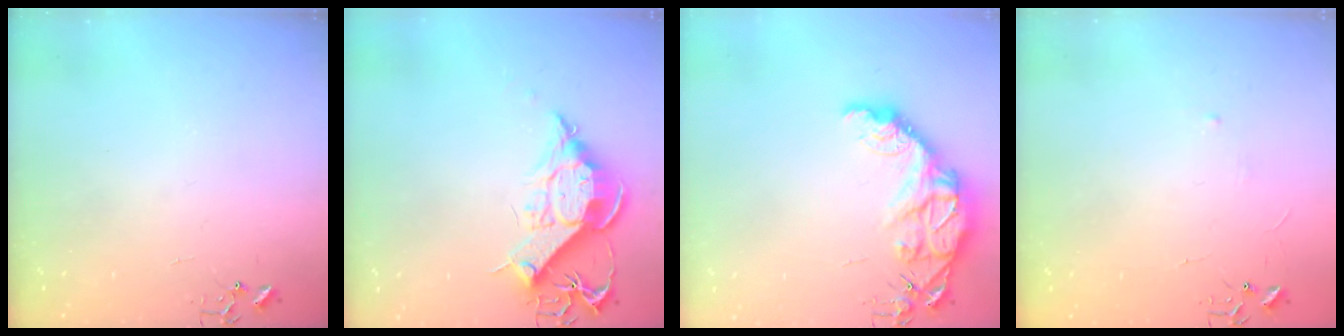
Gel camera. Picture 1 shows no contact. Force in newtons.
{"total": 12.5, "press": 12.4, "slide": 1.0}
{"total": 14.1, "press": 14.1, "slide": 1.0}
{"total": 2.9, "press": 2.9, "slide": 0.4}